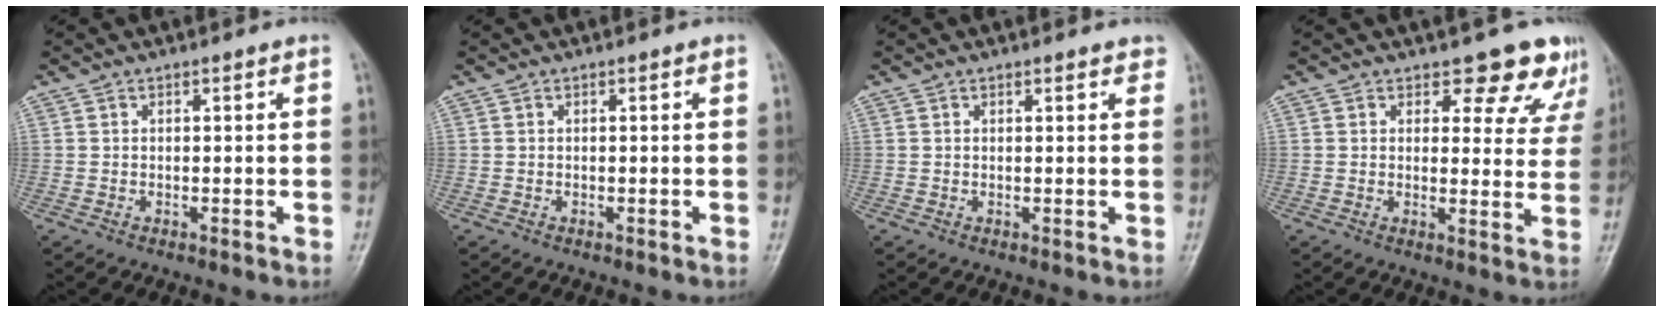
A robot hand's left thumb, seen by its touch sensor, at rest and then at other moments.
{"total": 0.0}
{"total": 1.8, "force": [1.5, 0.6, 0.7], "torque": [0.003, -0.001, 0.012]}
{"total": 8.8, "force": [7.4, 4.1, 2.1], "torque": [0.023, -0.045, 0.065]}